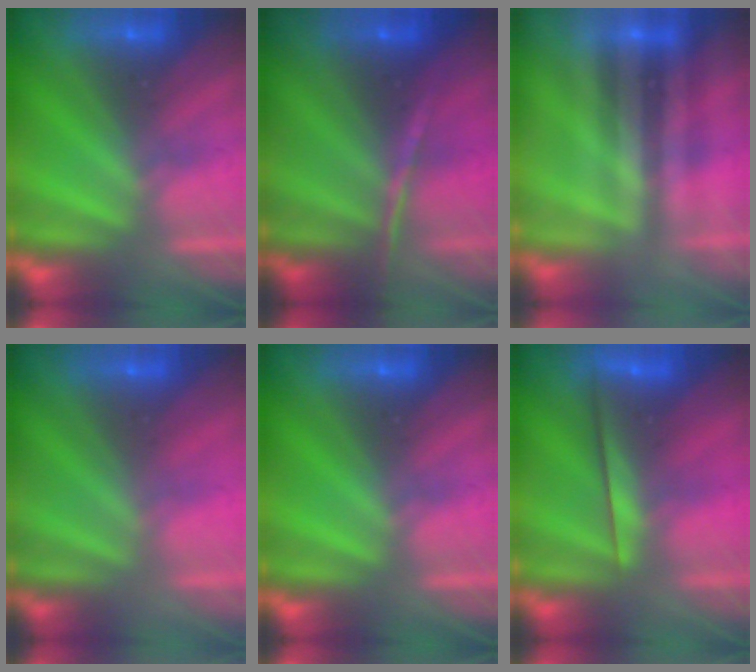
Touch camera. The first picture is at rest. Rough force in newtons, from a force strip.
{"total": 1.3}
{"total": 1.9}
{"total": 2.9}
{"total": 0.0}
{"total": 2.3}